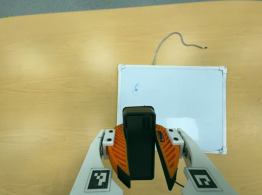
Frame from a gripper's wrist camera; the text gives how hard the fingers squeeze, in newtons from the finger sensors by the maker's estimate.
{"total": 10.5, "left": 10.1, "right": 11.0}